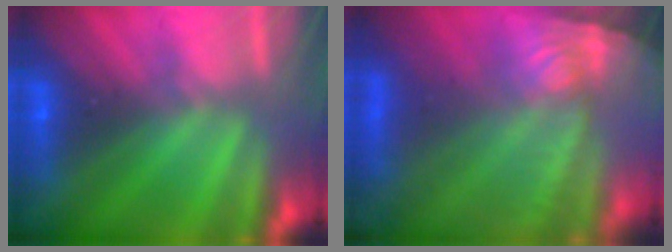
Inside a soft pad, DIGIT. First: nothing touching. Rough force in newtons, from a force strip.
{"total": 7.2}